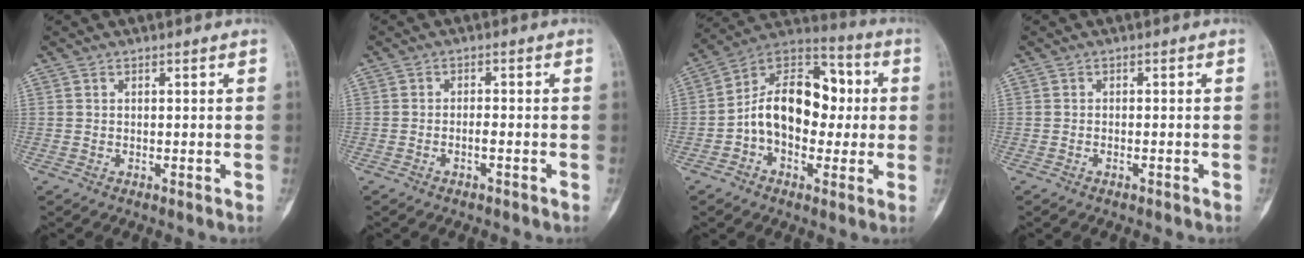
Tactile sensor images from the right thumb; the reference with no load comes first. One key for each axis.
{"total": 1.6, "fx": -0.9, "fy": 0.4, "fz": 1.3, "tx": -0.025, "ty": 0.011, "tz": -0.018}
{"total": 17.0, "fx": -0.3, "fy": 11.4, "fz": 12.6, "tx": -0.164, "ty": 0.045, "tz": -0.018}
{"total": 0.7, "fx": -0.5, "fy": 0.1, "fz": 0.4, "tx": -0.012, "ty": 0.008, "tz": -0.009}